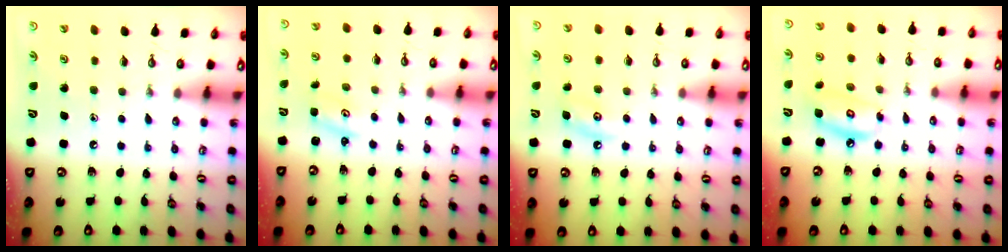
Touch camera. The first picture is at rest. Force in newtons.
{"total": 2.0, "press": 2.0, "slide": 0.2}
{"total": 5.8, "press": 5.8, "slide": 0.9}
{"total": 7.8, "press": 7.8, "slide": 0.6}